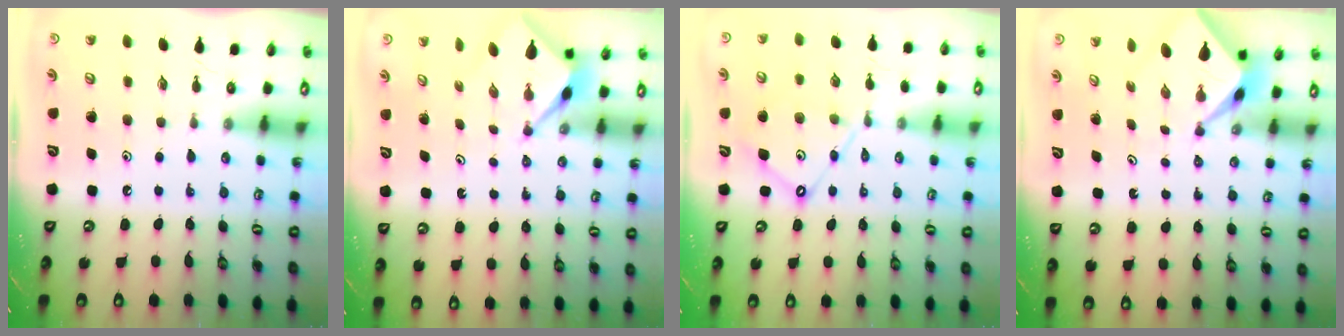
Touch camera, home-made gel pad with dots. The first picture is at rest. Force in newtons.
{"total": 2.6, "press": 2.6, "slide": 0.2}
{"total": 11.7, "press": 11.6, "slide": 1.0}
{"total": 2.3, "press": 2.3, "slide": 0.2}